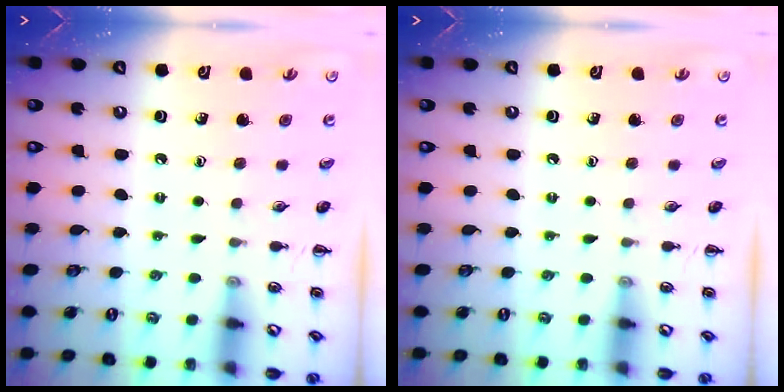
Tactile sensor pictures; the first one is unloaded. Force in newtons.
{"total": 0.0}